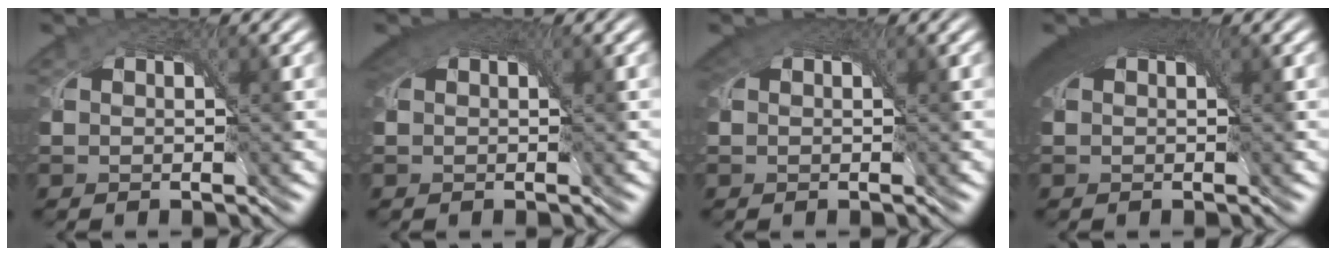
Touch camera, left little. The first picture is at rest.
{"total": 4.2, "force": [2.4, 2.1, 2.7], "torque": [-0.048, 0.012, 0.028]}
{"total": 3.5, "force": [1.8, 2.1, 2.1], "torque": [-0.041, 0.007, 0.021]}
{"total": 6.7, "force": [2.9, 3.1, 5.1], "torque": [-0.081, 0.018, 0.032]}